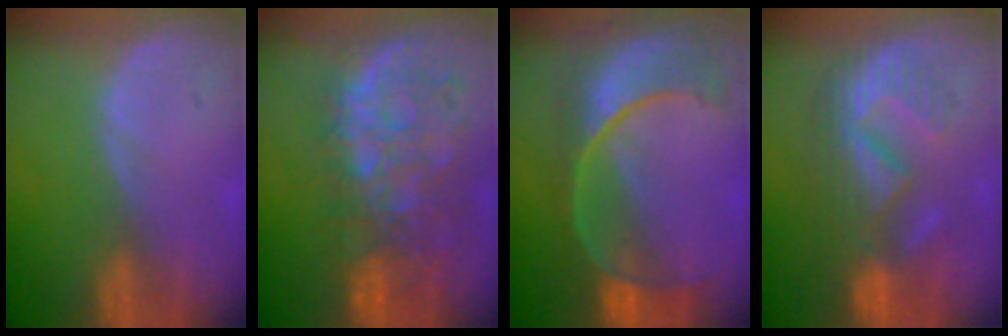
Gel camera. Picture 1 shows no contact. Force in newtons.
{"total": 11.4, "press": 9.9, "slide": 5.7}
{"total": 11.1, "press": 9.3, "slide": 6.0}
{"total": 9.0, "press": 8.7, "slide": 2.2}